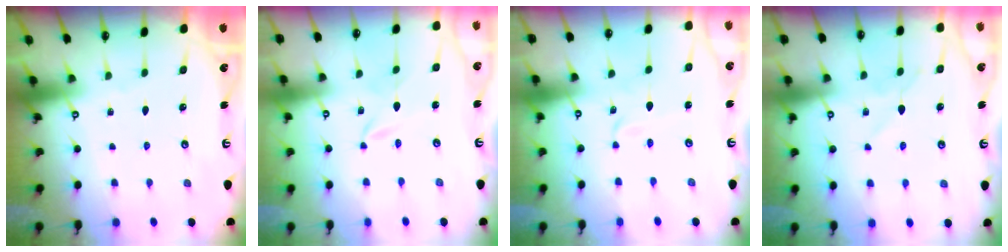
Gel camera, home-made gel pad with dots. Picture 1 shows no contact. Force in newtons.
{"total": 2.1, "press": 2.1, "slide": 0.3}
{"total": 2.6, "press": 2.6, "slide": 0.1}
{"total": 5.7, "press": 5.7, "slide": 0.9}